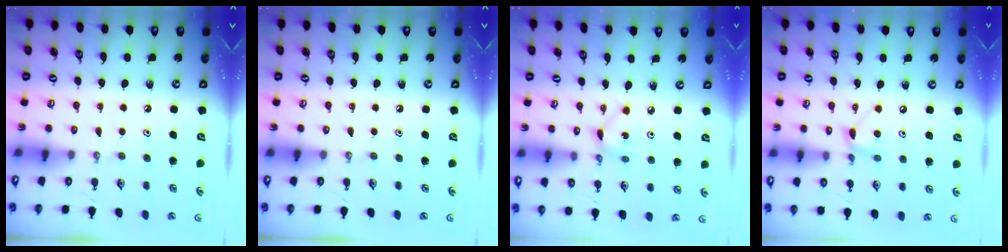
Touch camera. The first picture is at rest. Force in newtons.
{"total": 0.0}
{"total": 1.7, "press": 1.7, "slide": 0.1}
{"total": 7.4, "press": 7.4, "slide": 0.6}